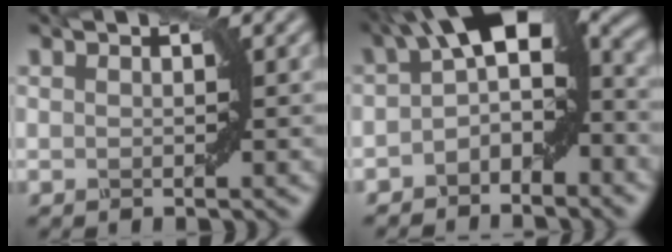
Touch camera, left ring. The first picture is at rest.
{"total": 8.3, "force": [-0.7, 4.0, 7.2], "torque": [-0.105, 0.027, -0.030]}